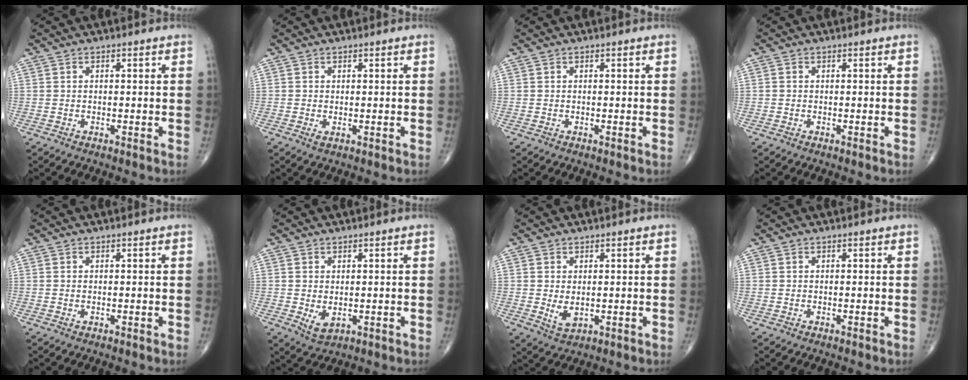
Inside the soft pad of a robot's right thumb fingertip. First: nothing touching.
{"total": 0.9, "force": [-0.1, 0.5, 0.7], "torque": [-0.014, -0.003, 0.000]}
{"total": 0.0}
{"total": 0.0}
{"total": 0.0}
{"total": 3.2, "force": [-0.2, 2.0, 2.6], "torque": [-0.039, -0.006, 0.008]}
{"total": 3.3, "force": [0.0, 2.0, 2.7], "torque": [-0.042, -0.009, 0.010]}
{"total": 0.0}